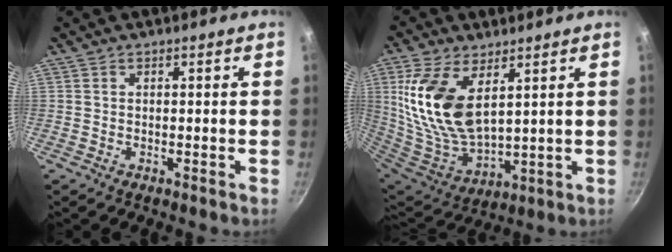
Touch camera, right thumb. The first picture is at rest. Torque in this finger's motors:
{"motor_torque": [0.31, 0.60, 1.92, 0.19, 0.51]}